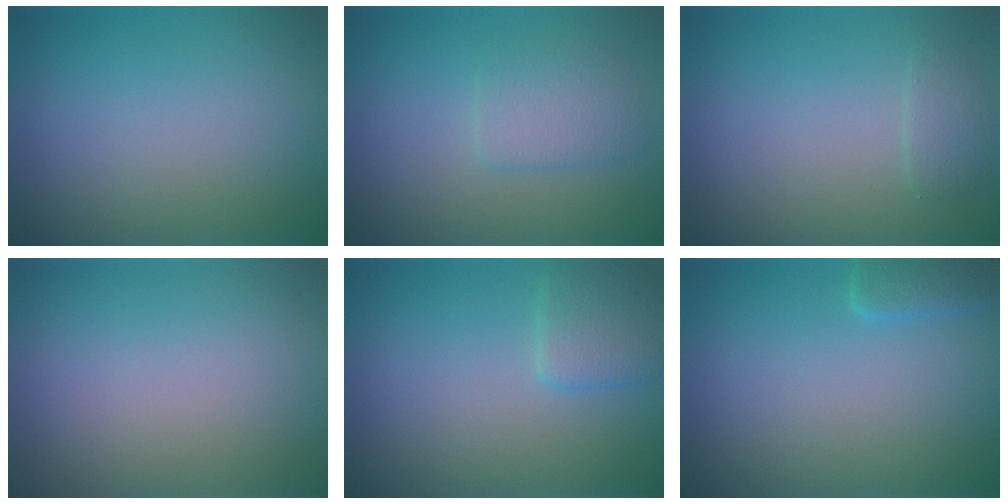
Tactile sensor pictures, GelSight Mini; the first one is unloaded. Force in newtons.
{"total": 2.1, "press": 2.1, "slide": 0.0}
{"total": 1.1, "press": 1.1, "slide": 0.2}
{"total": 0.0}
{"total": 2.3, "press": 2.3, "slide": 0.1}
{"total": 1.6, "press": 1.6, "slide": 0.1}